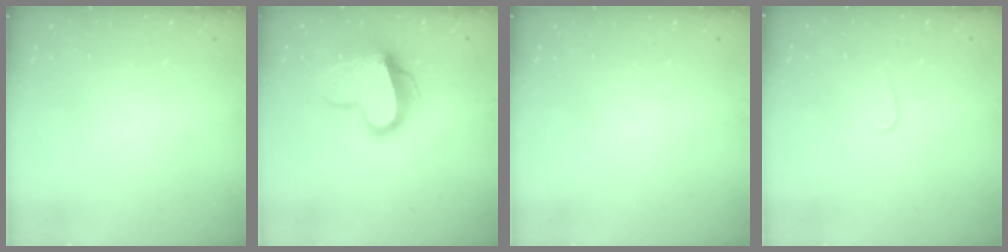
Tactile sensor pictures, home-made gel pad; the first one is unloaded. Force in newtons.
{"total": 15.0, "press": 14.9, "slide": 1.6}
{"total": 0.0}
{"total": 3.3, "press": 3.3, "slide": 0.4}